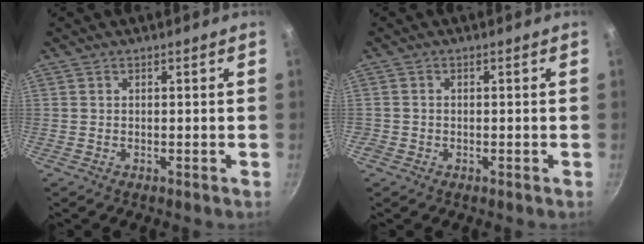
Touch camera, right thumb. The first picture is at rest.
{"total": 1.1, "force": [-0.4, 1.0, 0.2], "torque": [-0.003, 0.002, -0.008]}